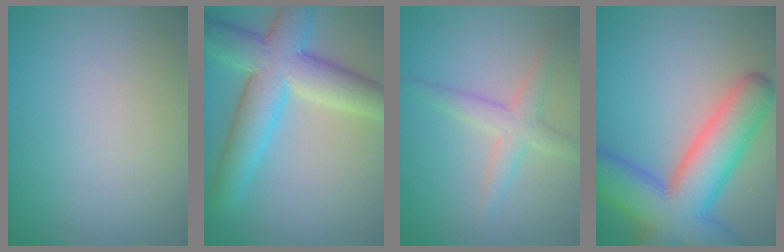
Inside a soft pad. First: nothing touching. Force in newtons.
{"total": 8.6, "press": 8.6, "slide": 0.4}
{"total": 2.6, "press": 2.6, "slide": 0.1}
{"total": 11.2, "press": 11.2, "slide": 0.6}